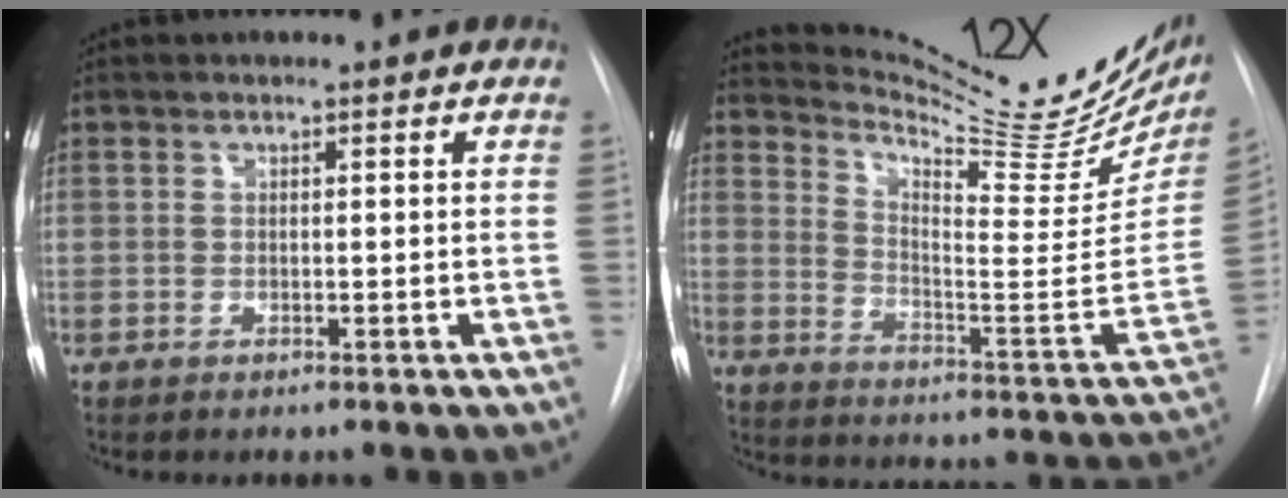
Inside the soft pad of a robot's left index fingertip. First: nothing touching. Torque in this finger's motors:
{"motor_torque": [-0.27, -0.34, -0.32, -0.04]}